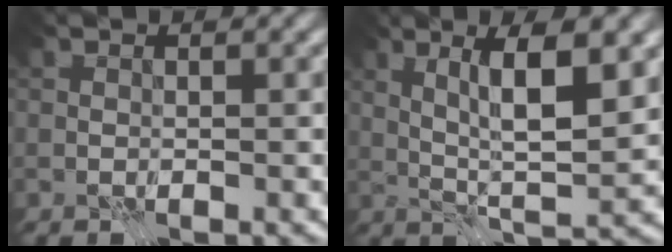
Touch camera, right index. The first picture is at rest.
{"total": 6.3, "force": [2.0, 1.2, 5.9], "torque": [-0.097, -0.004, 0.038]}